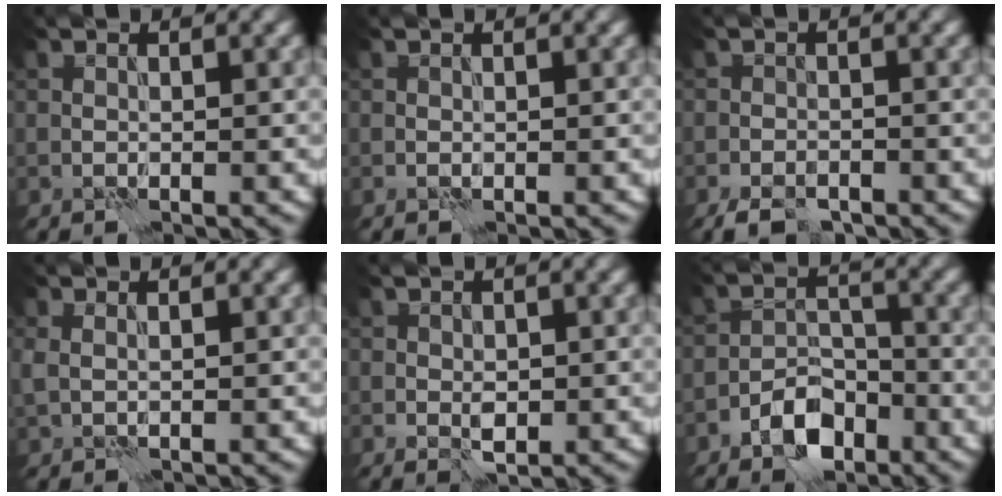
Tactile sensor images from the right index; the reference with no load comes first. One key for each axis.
{"total": 0.0}
{"total": 3.3, "fx": -2.7, "fy": 1.5, "fz": 1.4, "tx": -0.023, "ty": -0.005, "tz": -0.046}
{"total": 1.1, "fx": 0.3, "fy": 0.6, "fz": 0.9, "tx": -0.020, "ty": -0.002, "tz": 0.008}
{"total": 1.9, "fx": -0.2, "fy": 1.3, "fz": 1.3, "tx": -0.025, "ty": -0.004, "tz": 0.000}
{"total": 4.7, "fx": -3.0, "fy": 2.6, "fz": 2.5, "tx": -0.035, "ty": 0.004, "tz": -0.059}